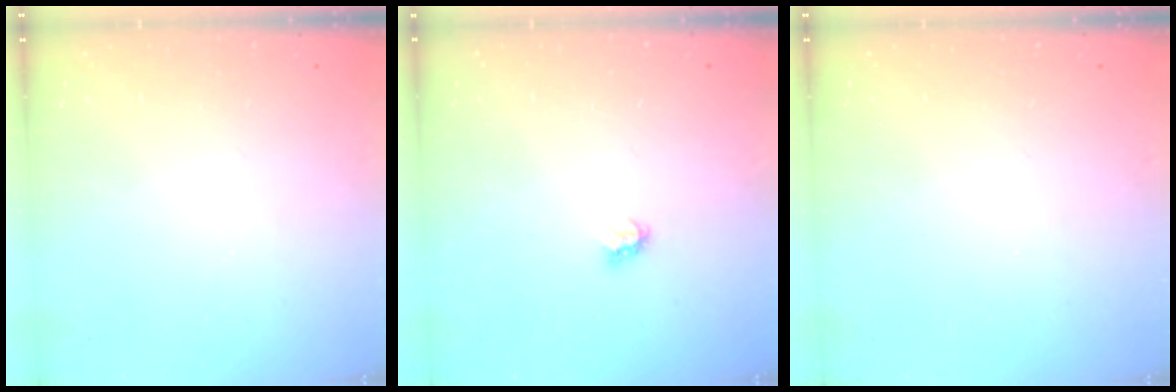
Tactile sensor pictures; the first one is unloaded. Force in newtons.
{"total": 2.8, "press": 2.8, "slide": 0.5}
{"total": 0.0}